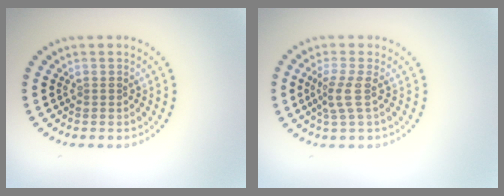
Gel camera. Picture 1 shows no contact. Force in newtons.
{"total": 2.4, "press": 1.8, "slide": 1.6}